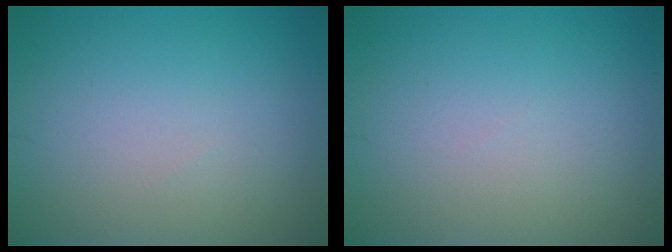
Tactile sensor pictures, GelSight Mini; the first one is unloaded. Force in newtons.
{"total": 0.0}